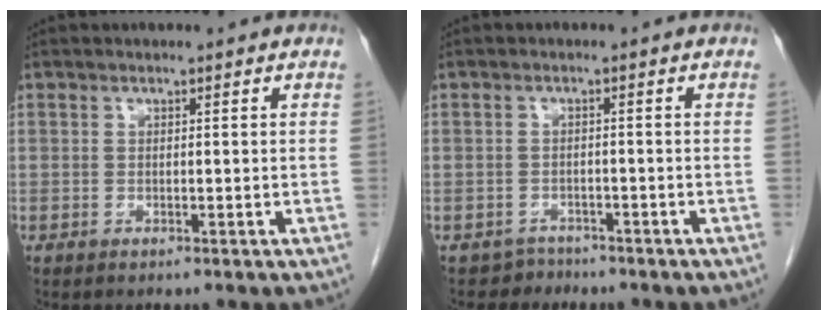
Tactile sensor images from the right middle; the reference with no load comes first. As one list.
[{"total": 2.2, "force": [-1.7, 1.0, -0.8], "torque": [0.012, 0.004, -0.030]}]